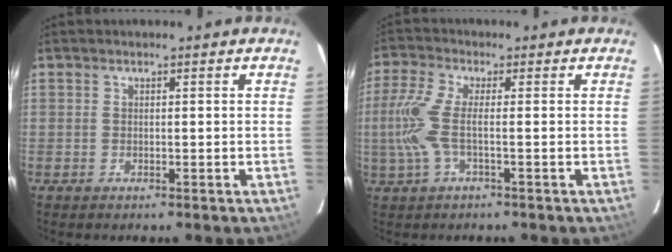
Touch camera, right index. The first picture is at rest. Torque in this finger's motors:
{"motor_torque": [0.89, -0.20, 0.56, 0.15]}